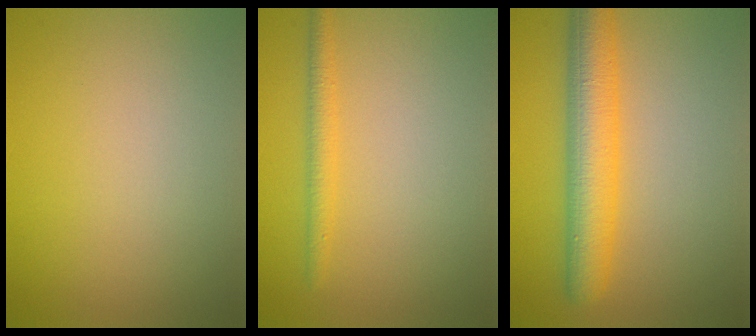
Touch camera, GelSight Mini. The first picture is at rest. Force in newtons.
{"total": 1.8, "press": 1.8, "slide": 0.0}
{"total": 6.3, "press": 6.3, "slide": 0.2}